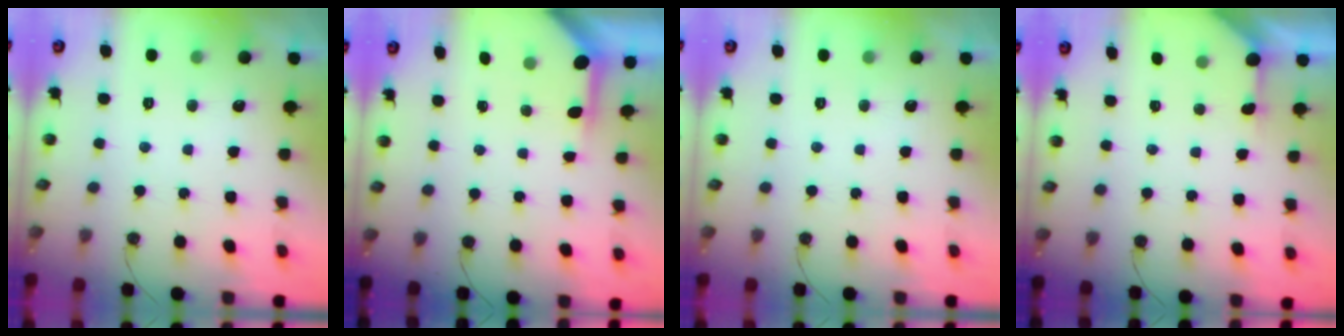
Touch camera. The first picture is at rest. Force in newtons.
{"total": 4.0, "press": 3.9, "slide": 0.4}
{"total": 0.0}
{"total": 2.7, "press": 2.7, "slide": 0.3}